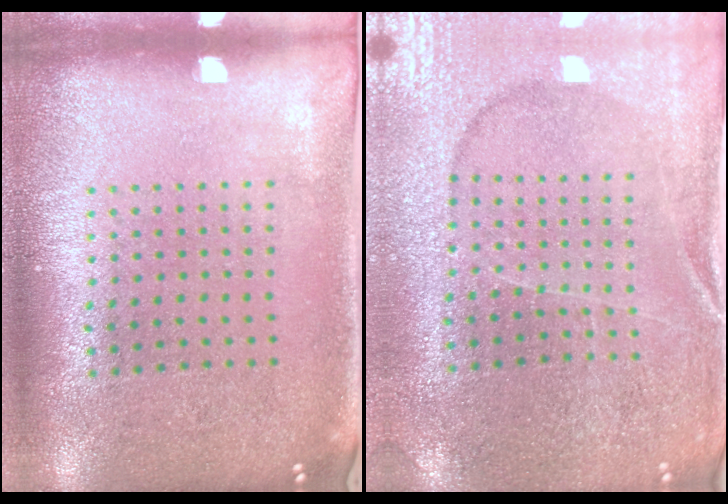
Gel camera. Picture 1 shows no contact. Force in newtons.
{"total": 1.8, "press": 1.8, "slide": 0.2}